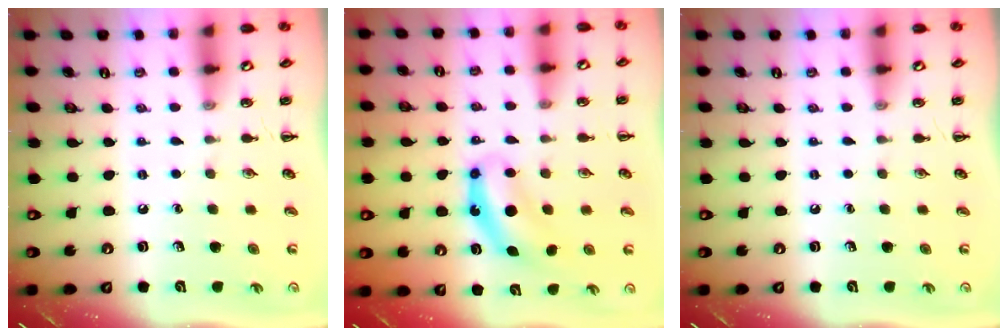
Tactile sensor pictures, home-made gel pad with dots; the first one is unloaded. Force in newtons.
{"total": 6.8, "press": 6.8, "slide": 0.2}
{"total": 0.0}